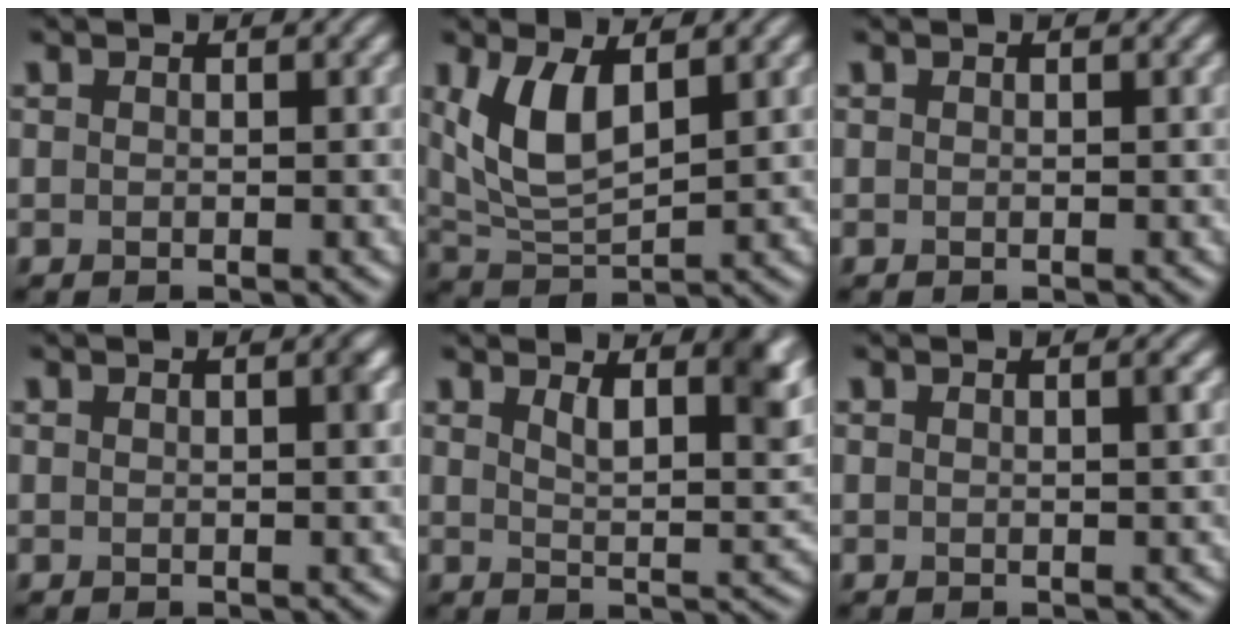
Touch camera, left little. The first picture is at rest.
{"total": 5.7, "force": [2.1, 2.6, 4.7], "torque": [-0.108, -0.004, 0.047]}
{"total": 0.0}
{"total": 0.8, "force": [0.4, 0.1, 0.7], "torque": [-0.011, 0.002, 0.006]}
{"total": 5.2, "force": [2.9, 1.8, 4.0], "torque": [-0.056, -0.004, 0.045]}
{"total": 0.7, "force": [0.3, 0.1, 0.6], "torque": [-0.006, 0.001, 0.004]}